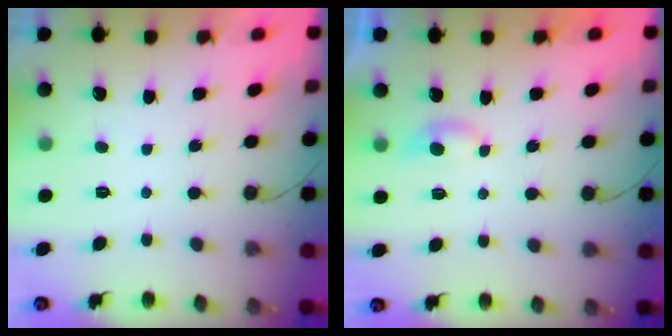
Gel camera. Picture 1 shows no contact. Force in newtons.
{"total": 3.3, "press": 3.2, "slide": 0.5}